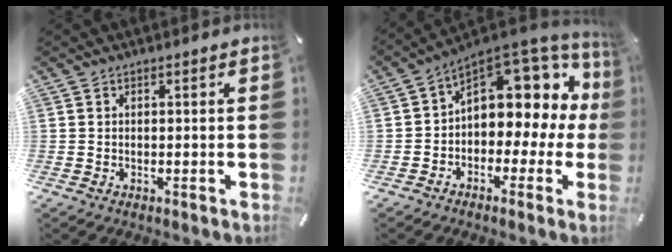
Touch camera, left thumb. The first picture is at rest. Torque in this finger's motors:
{"motor_torque": [1.67, 3.34, 0.57, 0.07, 0.18]}